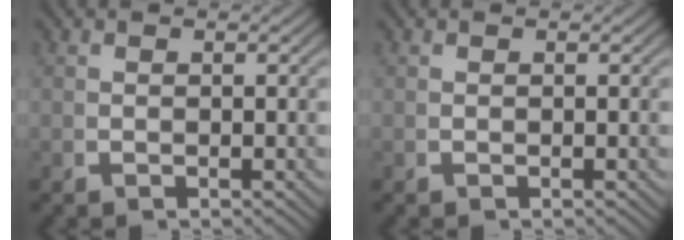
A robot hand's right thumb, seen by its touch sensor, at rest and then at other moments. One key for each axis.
{"total": 0.0}